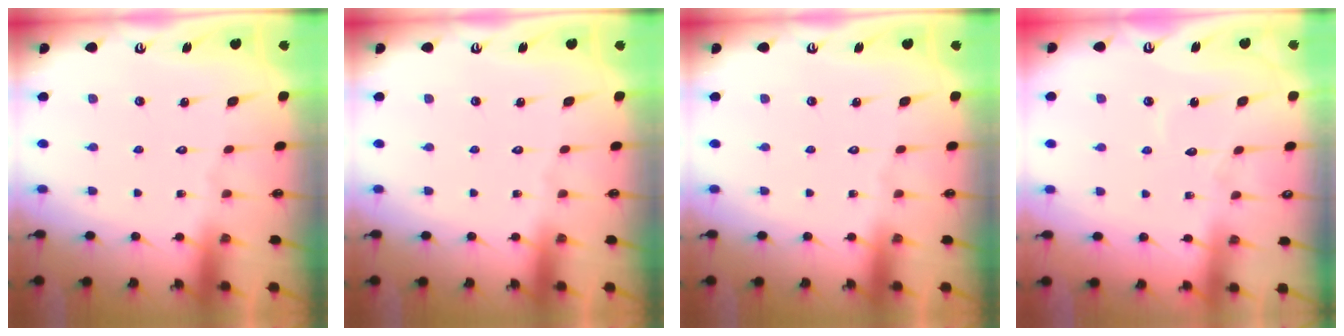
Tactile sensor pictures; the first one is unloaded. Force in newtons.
{"total": 0.0}
{"total": 0.0}
{"total": 3.0, "press": 3.0, "slide": 0.3}